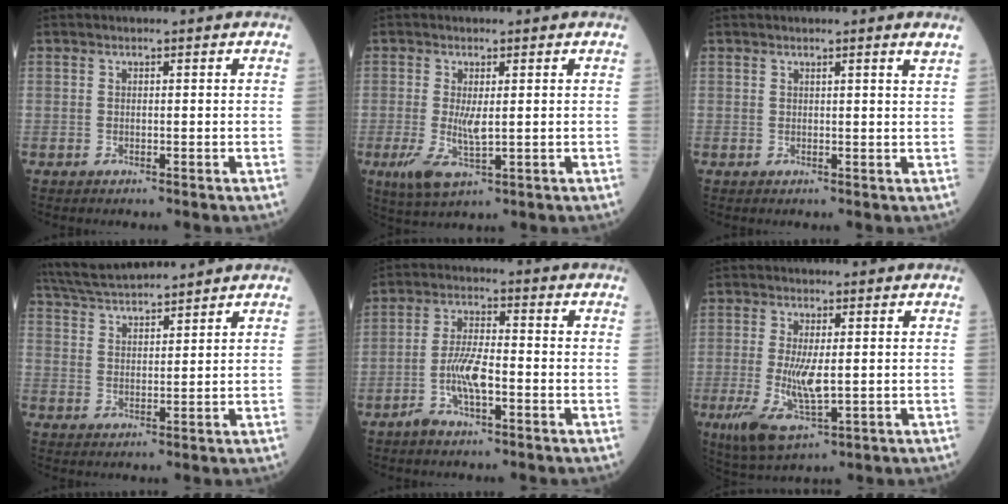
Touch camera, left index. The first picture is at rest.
{"total": 5.0, "force": [-0.6, 1.4, 4.7], "torque": [-0.107, -0.015, -0.005]}
{"total": 1.6, "force": [1.2, -0.5, 0.9], "torque": [-0.026, -0.013, 0.015]}
{"total": 8.3, "force": [8.0, -0.1, 2.5], "torque": [-0.059, 0.029, 0.150]}
{"total": 6.0, "force": [-2.4, 1.6, 5.3], "torque": [-0.116, 0.003, -0.047]}
{"total": 7.5, "force": [-1.2, 2.3, 7.1], "torque": [-0.152, -0.020, -0.015]}